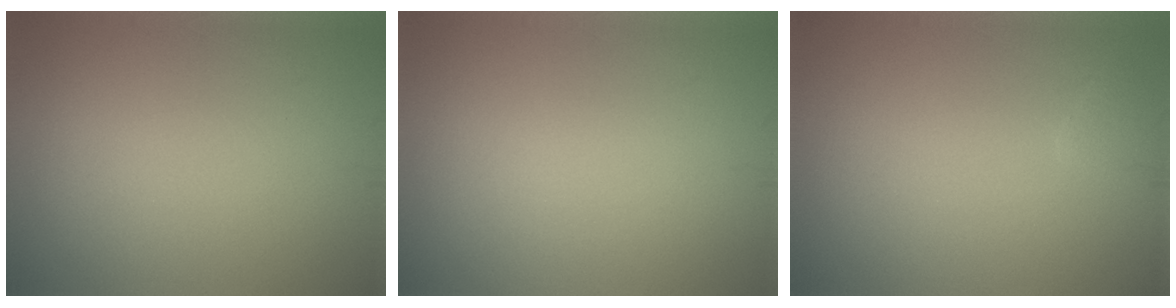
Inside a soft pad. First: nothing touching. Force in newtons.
{"total": 0.0}
{"total": 0.8, "press": 0.8, "slide": 0.0}